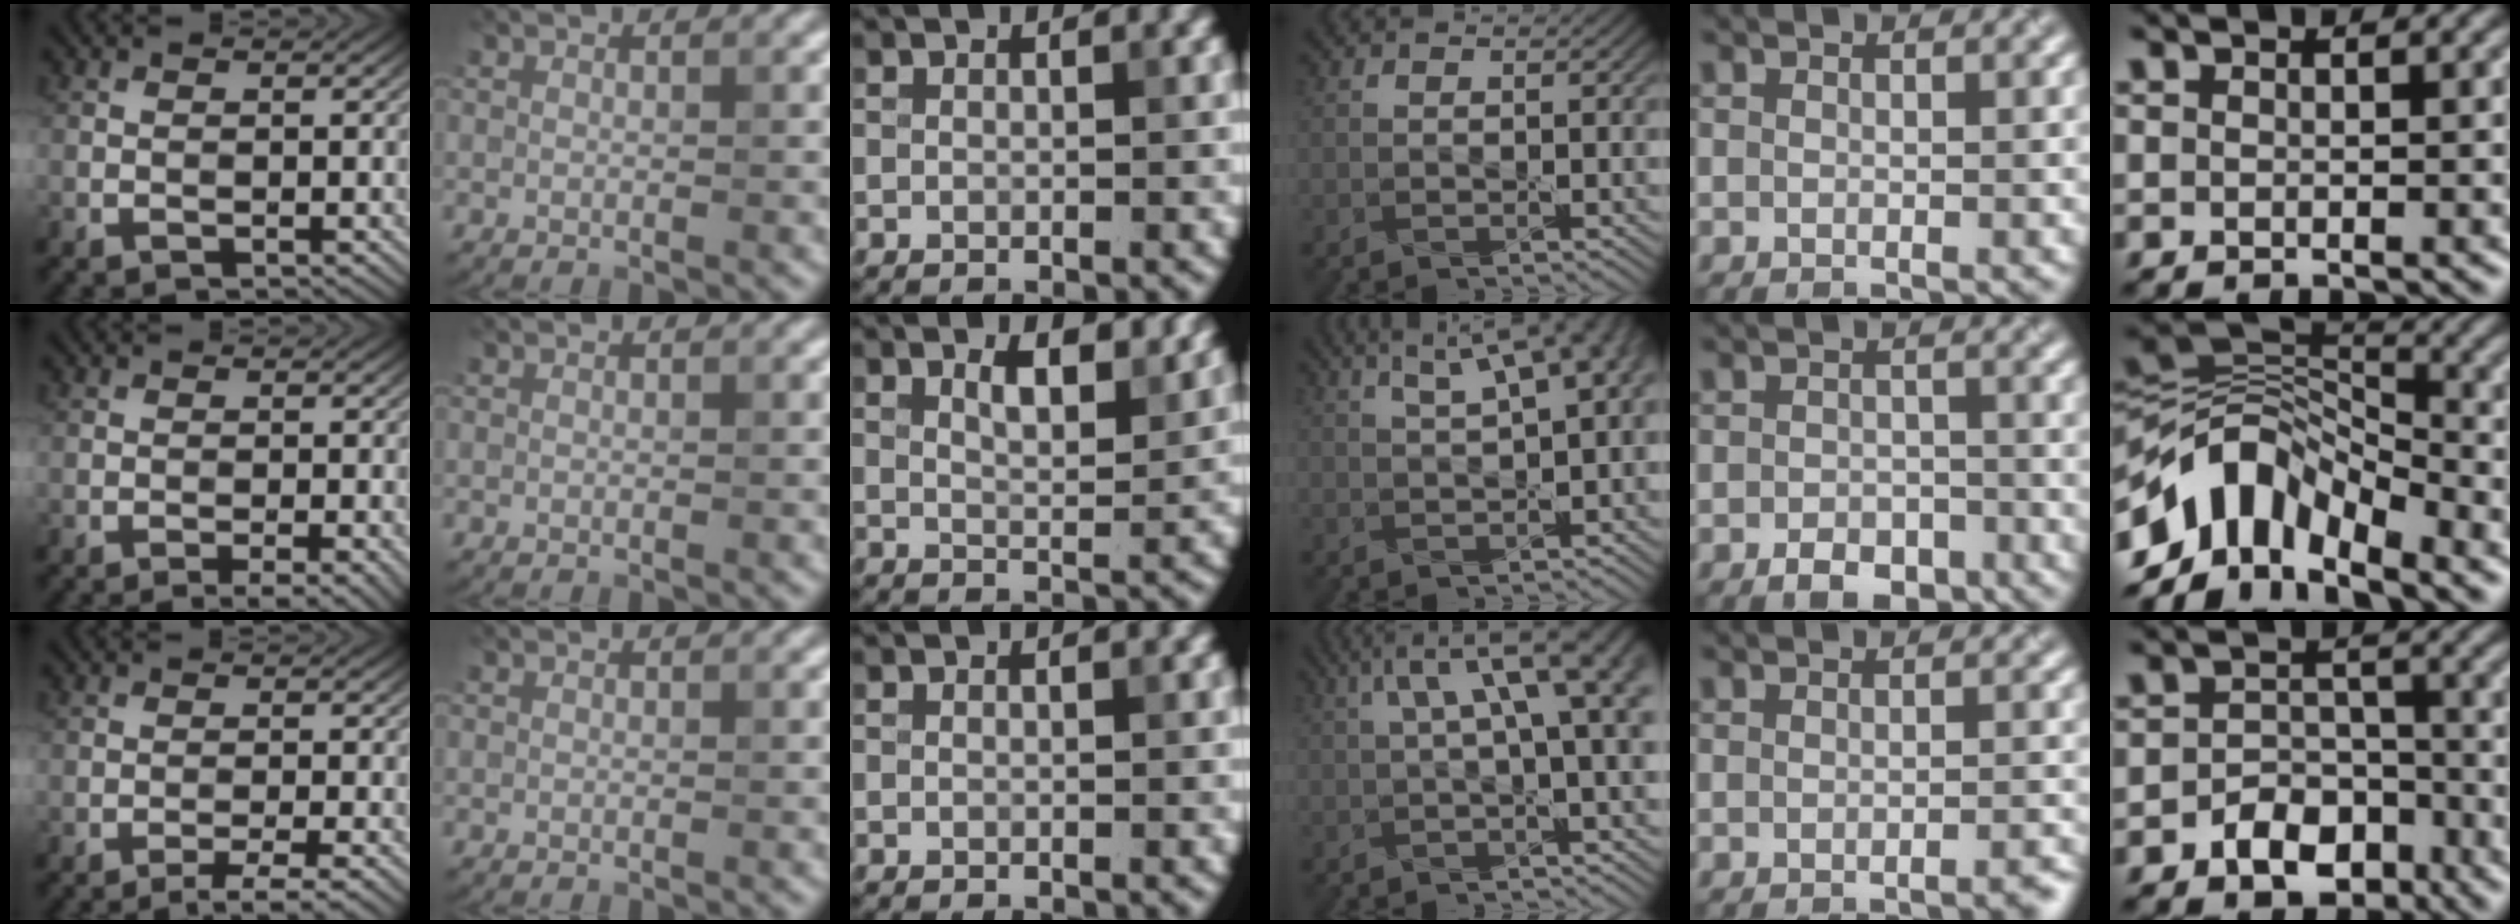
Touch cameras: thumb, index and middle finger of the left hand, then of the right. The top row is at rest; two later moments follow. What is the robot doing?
{"motion": "pour", "object": "sugar"}